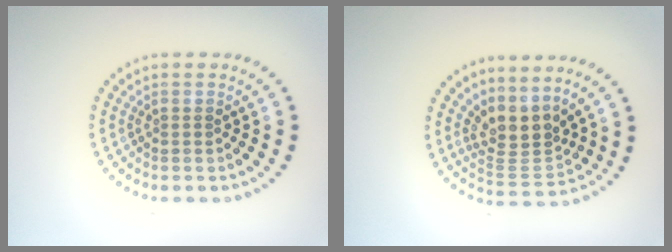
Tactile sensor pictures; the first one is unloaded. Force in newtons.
{"total": 3.6, "press": 2.6, "slide": 2.5}